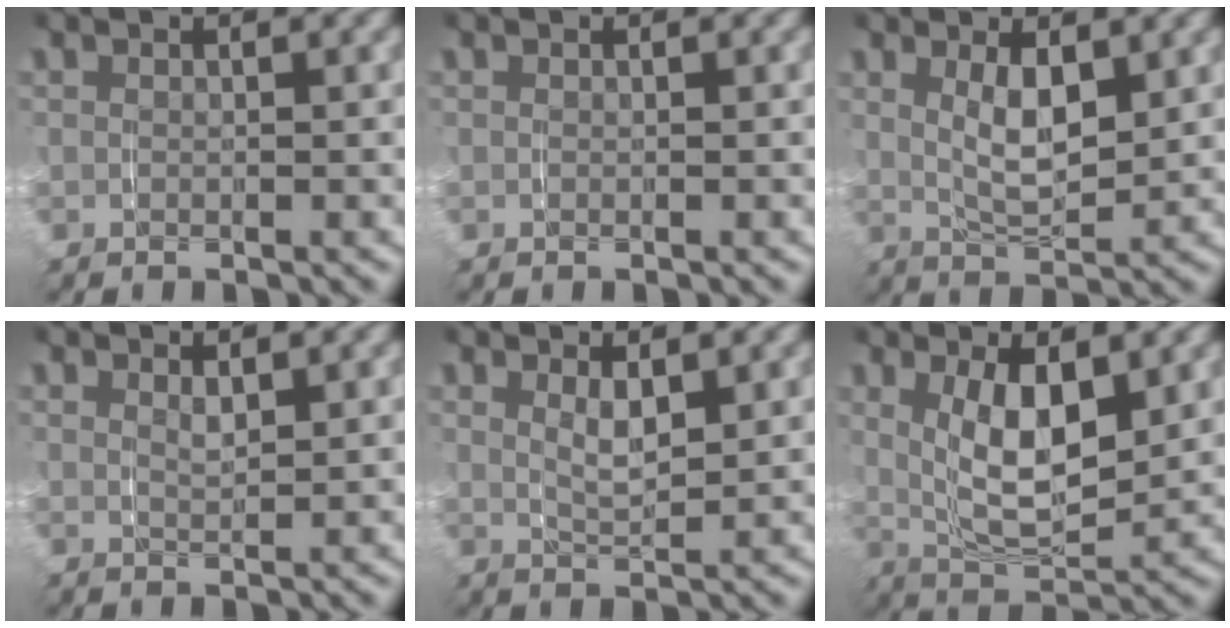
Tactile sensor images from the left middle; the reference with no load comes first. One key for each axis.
{"total": 0.0}
{"total": 3.9, "fx": 0.5, "fy": 1.8, "fz": 3.4, "tx": -0.068, "ty": -0.019, "tz": 0.016}
{"total": 1.3, "fx": 1.0, "fy": 0.3, "fz": 0.8, "tx": -0.020, "ty": -0.013, "tz": 0.022}
{"total": 2.5, "fx": 1.0, "fy": 1.1, "fz": 2.0, "tx": -0.043, "ty": -0.014, "tz": 0.021}
{"total": 6.7, "fx": 1.0, "fy": 3.6, "fz": 5.5, "tx": -0.112, "ty": -0.019, "tz": 0.024}